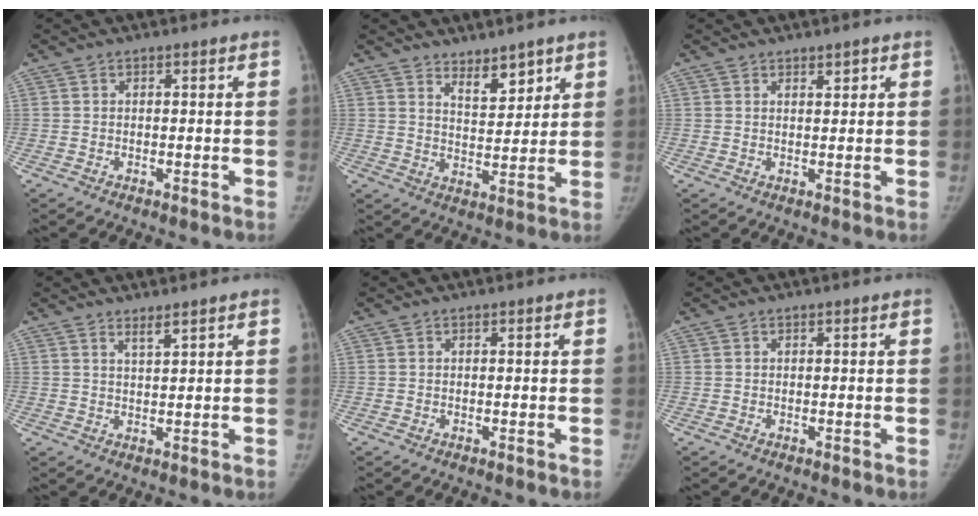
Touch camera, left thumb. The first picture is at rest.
{"total": 5.7, "force": [4.2, 2.5, 3.0], "torque": [-0.025, -0.037, 0.072]}
{"total": 1.3, "force": [0.9, 0.5, 0.8], "torque": [-0.004, -0.005, 0.013]}
{"total": 2.0, "force": [1.6, 0.1, 1.2], "torque": [-0.022, -0.016, 0.032]}
{"total": 0.0}
{"total": 0.0}